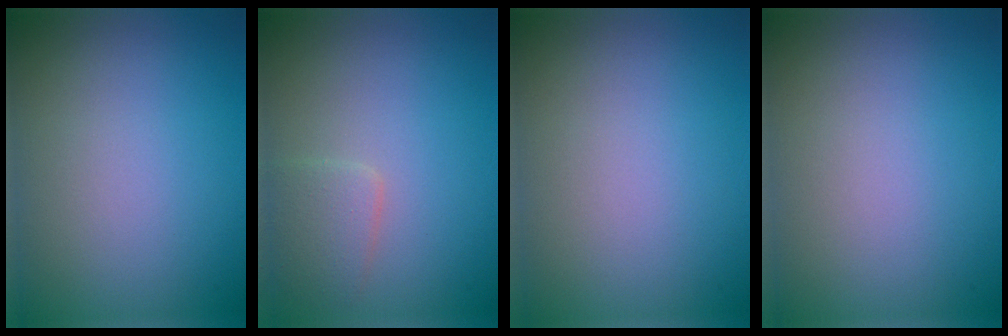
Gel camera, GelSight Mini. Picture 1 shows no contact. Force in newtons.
{"total": 2.1, "press": 2.1, "slide": 0.1}
{"total": 0.0}
{"total": 0.0}